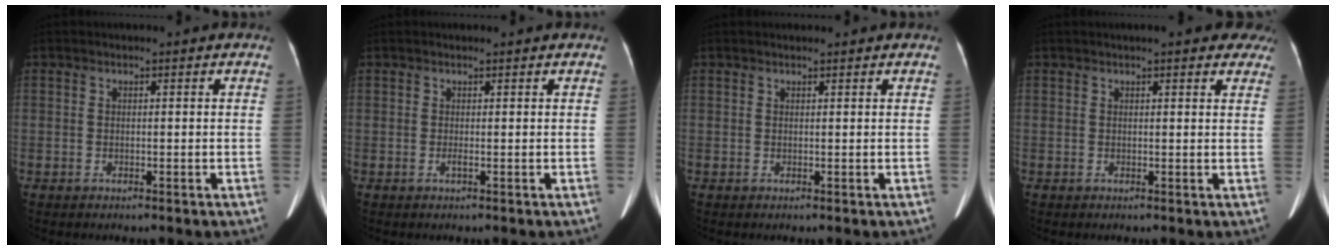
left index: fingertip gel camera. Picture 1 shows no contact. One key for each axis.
{"total": 0.6, "fx": 0.0, "fy": -0.1, "fz": 0.5, "tx": -0.017, "ty": 0.002, "tz": -0.001}
{"total": 2.2, "fx": 2.1, "fy": 0.3, "fz": 0.5, "tx": -0.010, "ty": 0.018, "tz": 0.025}
{"total": 8.7, "fx": 7.2, "fy": 2.2, "fz": 4.4, "tx": -0.040, "ty": 0.010, "tz": 0.074}